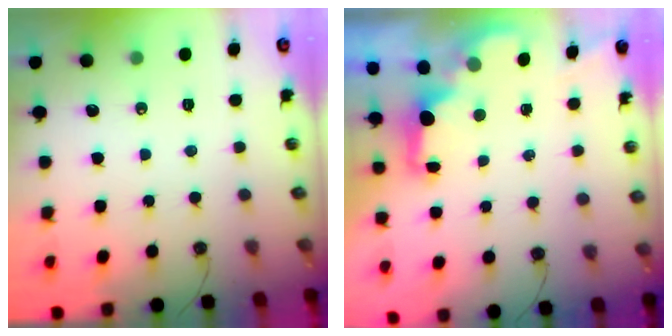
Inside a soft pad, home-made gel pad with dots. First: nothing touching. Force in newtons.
{"total": 1.8, "press": 1.6, "slide": 0.7}